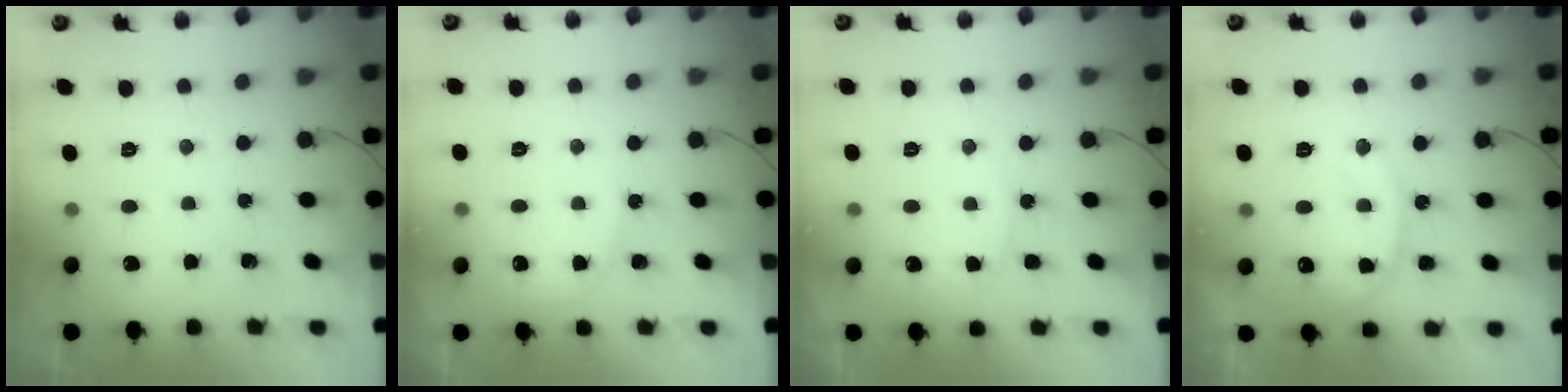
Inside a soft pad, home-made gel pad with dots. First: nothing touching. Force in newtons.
{"total": 5.2, "press": 5.2, "slide": 0.5}
{"total": 4.6, "press": 4.6, "slide": 0.5}
{"total": 14.3, "press": 14.3, "slide": 1.2}